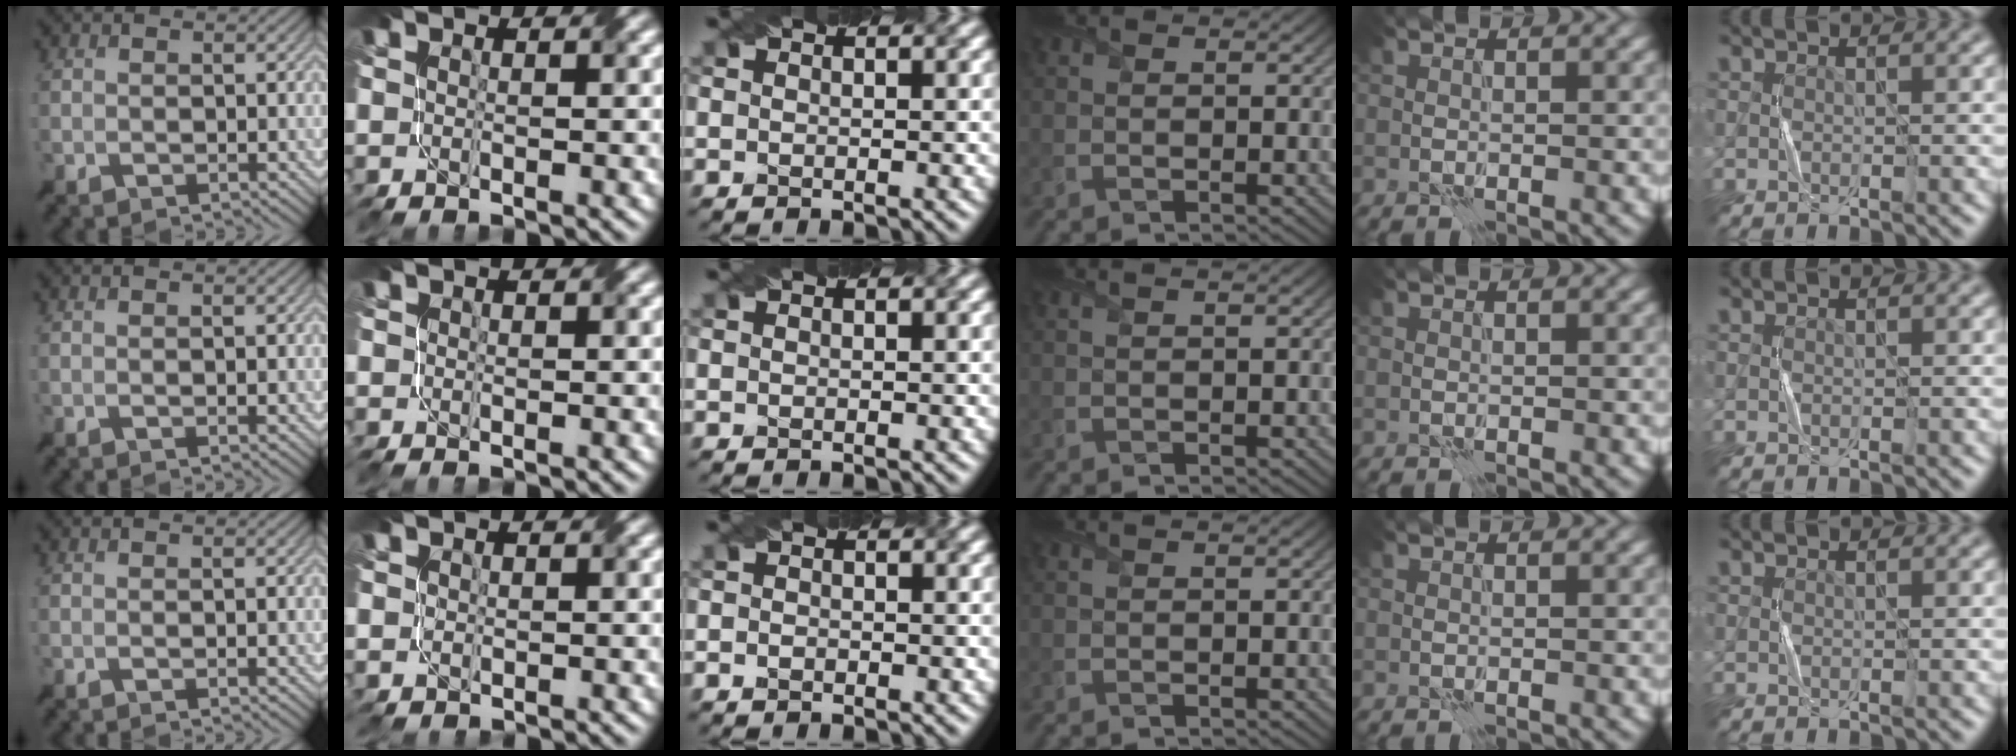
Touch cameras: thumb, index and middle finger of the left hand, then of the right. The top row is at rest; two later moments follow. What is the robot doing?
{"motion": "fold", "object": "coffee filter"}